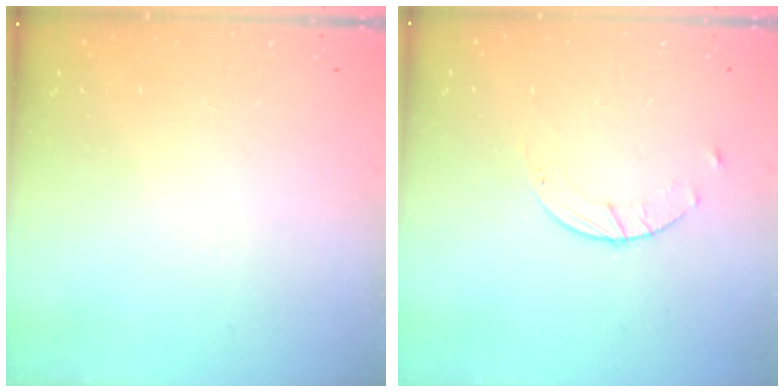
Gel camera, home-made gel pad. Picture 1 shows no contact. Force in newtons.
{"total": 2.0, "press": 2.0, "slide": 0.3}